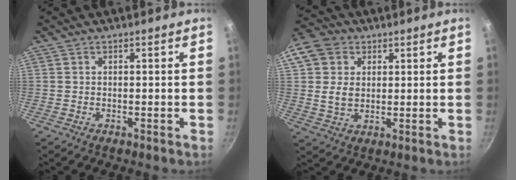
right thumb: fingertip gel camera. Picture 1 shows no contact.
{"total": 11.5, "force": [3.1, 9.2, 6.1], "torque": [-0.113, 0.005, 0.050]}